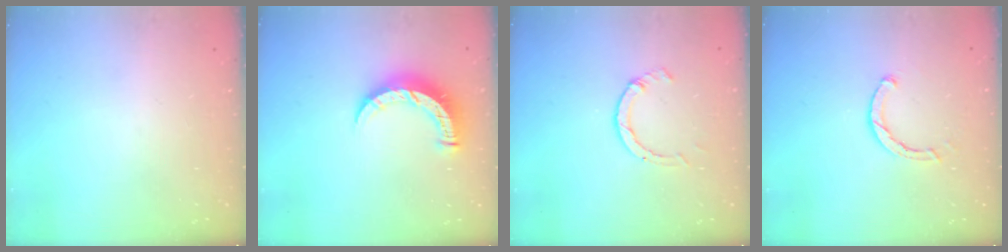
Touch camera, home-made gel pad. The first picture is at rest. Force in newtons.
{"total": 8.6, "press": 8.6, "slide": 0.6}
{"total": 2.3, "press": 2.3, "slide": 0.3}
{"total": 2.5, "press": 2.5, "slide": 0.1}